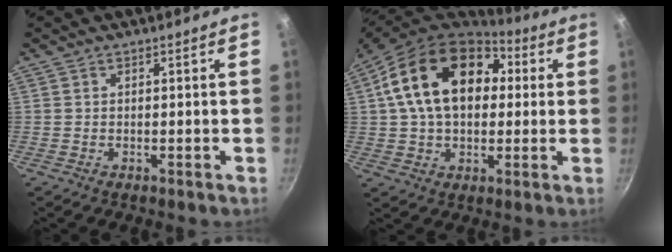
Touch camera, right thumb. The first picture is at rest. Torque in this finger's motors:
{"motor_torque": [0.27, 4.09, 1.69, 0.08, 0.25]}